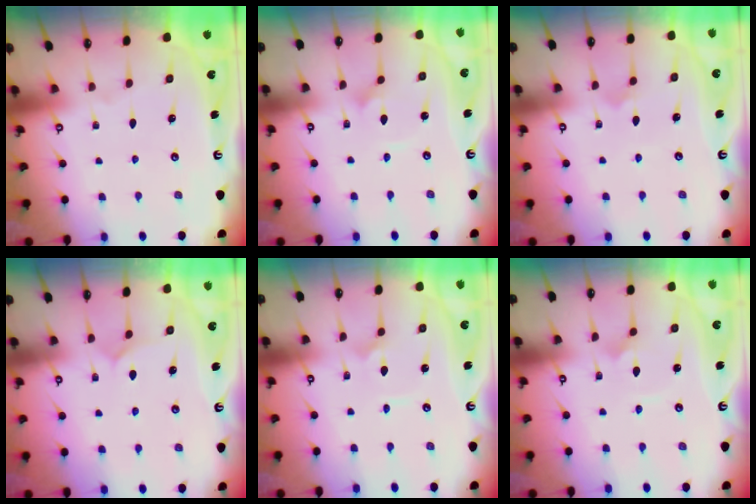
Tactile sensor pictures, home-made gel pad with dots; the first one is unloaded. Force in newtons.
{"total": 1.8, "press": 1.8, "slide": 0.1}
{"total": 3.6, "press": 3.5, "slide": 0.4}
{"total": 4.1, "press": 4.1, "slide": 0.4}
{"total": 1.6, "press": 1.5, "slide": 0.2}
{"total": 3.6, "press": 3.6, "slide": 0.4}